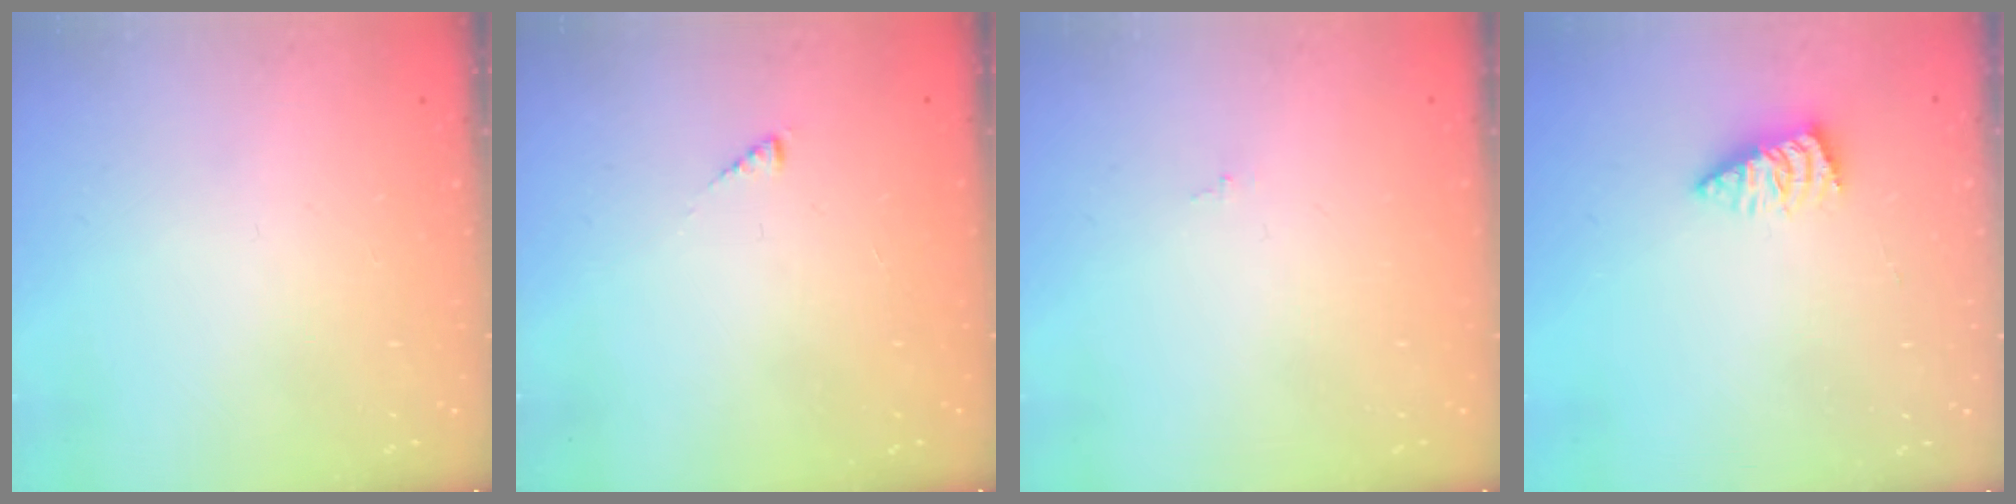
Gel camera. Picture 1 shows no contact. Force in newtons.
{"total": 2.0, "press": 2.0, "slide": 0.3}
{"total": 0.0}
{"total": 1.7, "press": 1.7, "slide": 0.1}